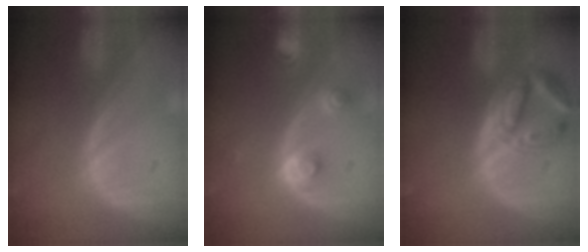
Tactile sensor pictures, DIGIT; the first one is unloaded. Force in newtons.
{"total": 3.3, "press": 3.2, "slide": 0.8}
{"total": 7.2, "press": 6.5, "slide": 3.0}